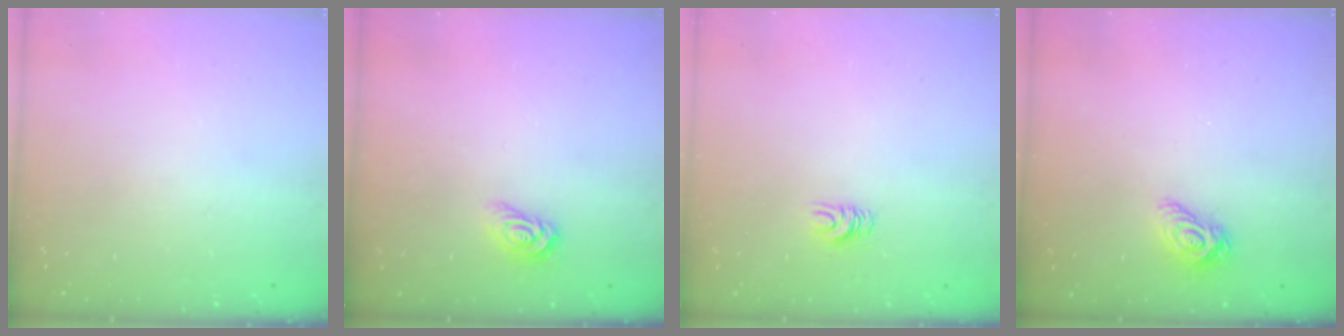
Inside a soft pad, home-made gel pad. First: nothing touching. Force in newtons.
{"total": 3.5, "press": 3.5, "slide": 0.3}
{"total": 5.0, "press": 4.9, "slide": 0.4}
{"total": 8.1, "press": 8.1, "slide": 0.3}